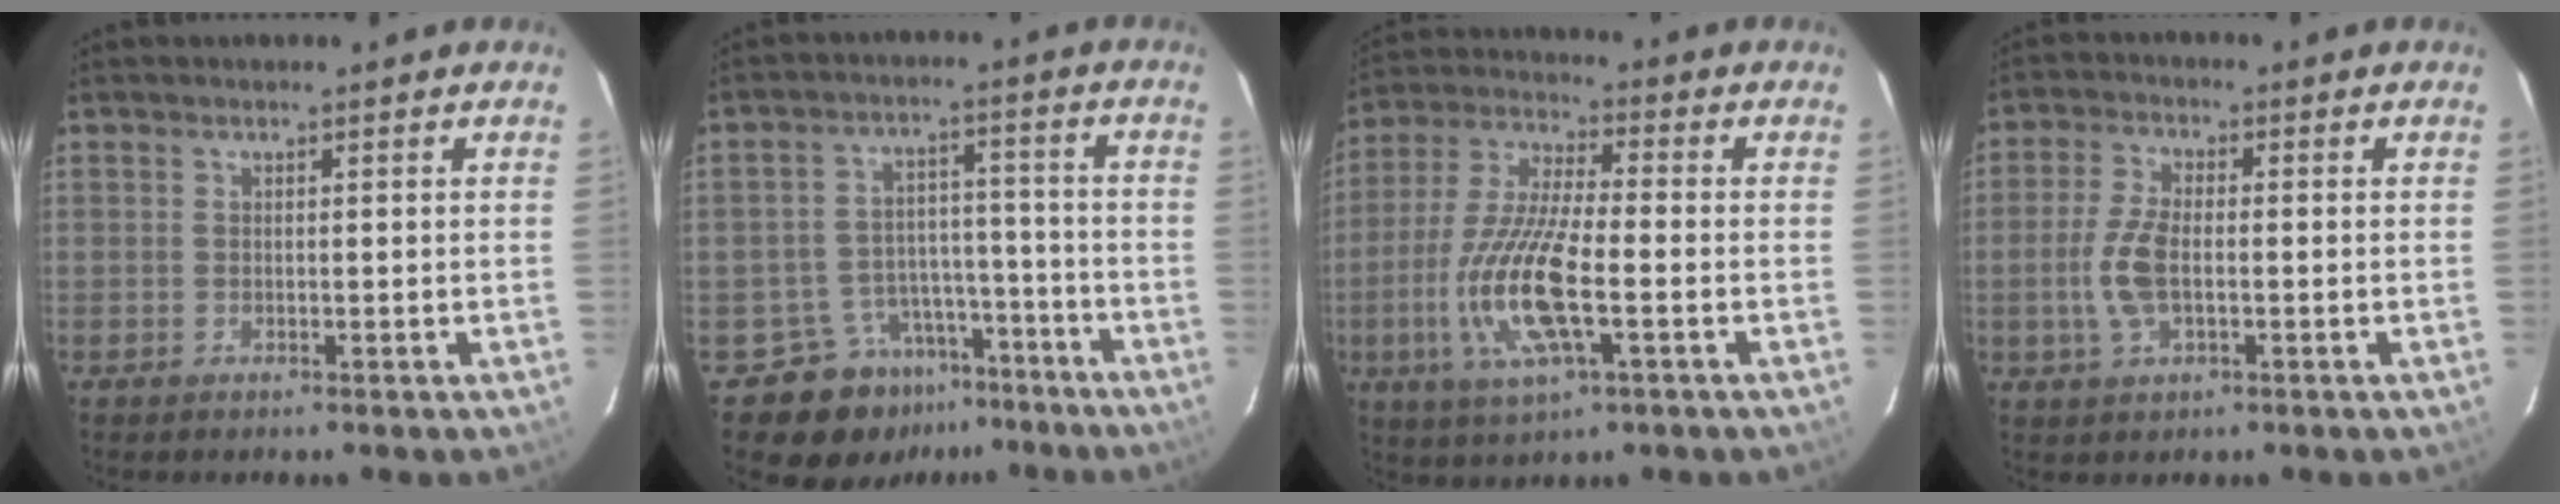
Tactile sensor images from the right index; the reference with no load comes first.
{"total": 9.6, "force": [-6.7, 6.6, 1.8], "torque": [-0.039, 0.037, -0.088]}
{"total": 15.6, "force": [-4.0, 4.4, 14.4], "torque": [-0.304, -0.009, -0.080]}
{"total": 7.0, "force": [-1.2, 3.4, 6.1], "torque": [-0.135, 0.003, -0.023]}